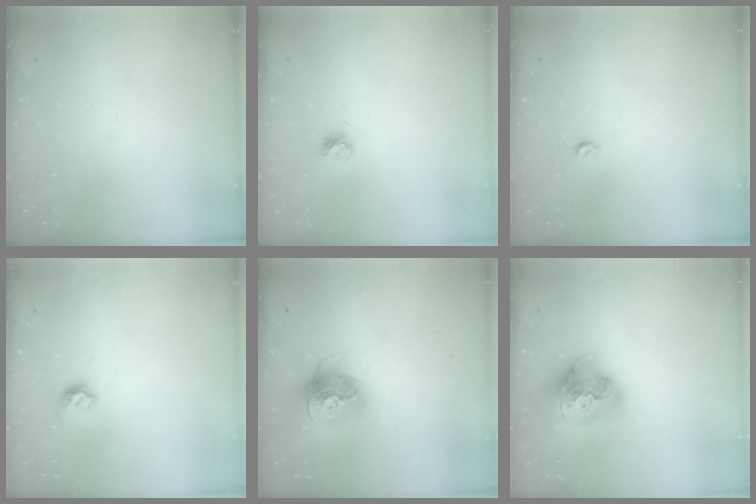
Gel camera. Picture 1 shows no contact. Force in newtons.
{"total": 4.5, "press": 4.5, "slide": 0.6}
{"total": 3.0, "press": 3.0, "slide": 0.5}
{"total": 4.9, "press": 4.8, "slide": 0.8}
{"total": 17.1, "press": 17.0, "slide": 1.9}
{"total": 18.2, "press": 18.0, "slide": 2.2}